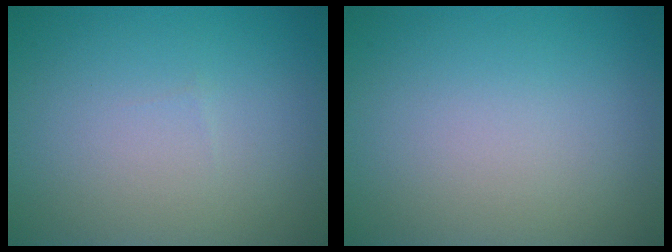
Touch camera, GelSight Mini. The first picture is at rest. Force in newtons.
{"total": 0.0}